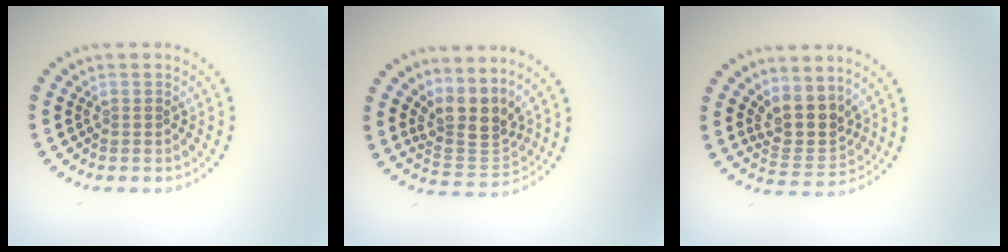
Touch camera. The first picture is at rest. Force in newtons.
{"total": 4.0, "press": 2.9, "slide": 2.7}
{"total": 3.7, "press": 2.9, "slide": 2.3}